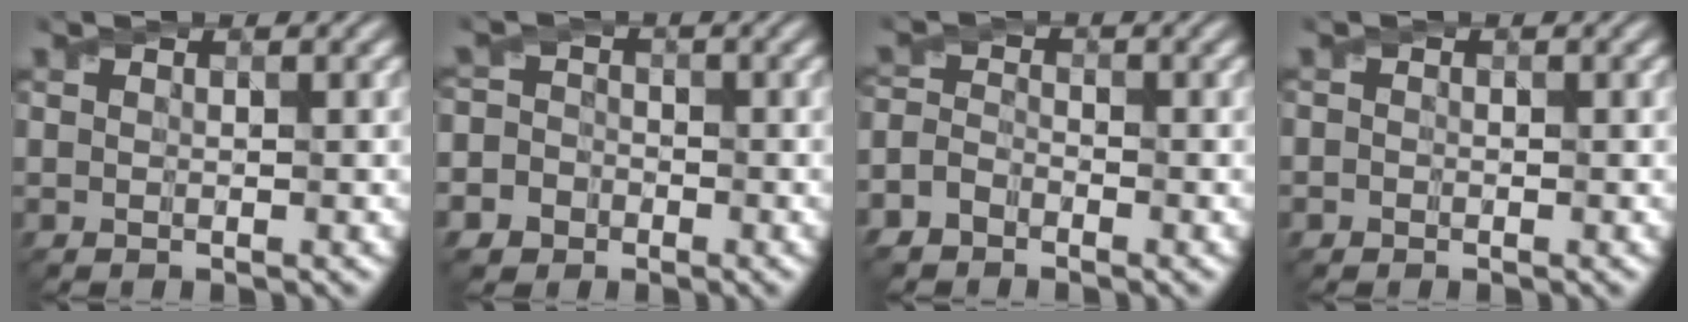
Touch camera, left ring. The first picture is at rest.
{"total": 5.5, "force": [-2.8, 4.7, 0.8], "torque": [-0.003, -0.005, -0.068]}
{"total": 2.6, "force": [-1.9, 1.5, 0.9], "torque": [-0.021, -0.001, -0.050]}
{"total": 0.6, "force": [-0.3, 0.5, 0.0], "torque": [0.003, -0.003, -0.007]}